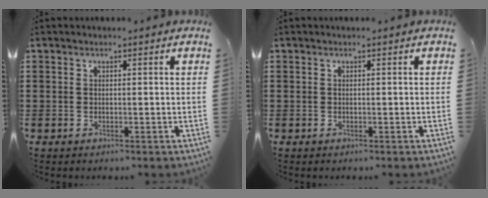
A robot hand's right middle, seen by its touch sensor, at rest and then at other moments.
{"total": 0.0}